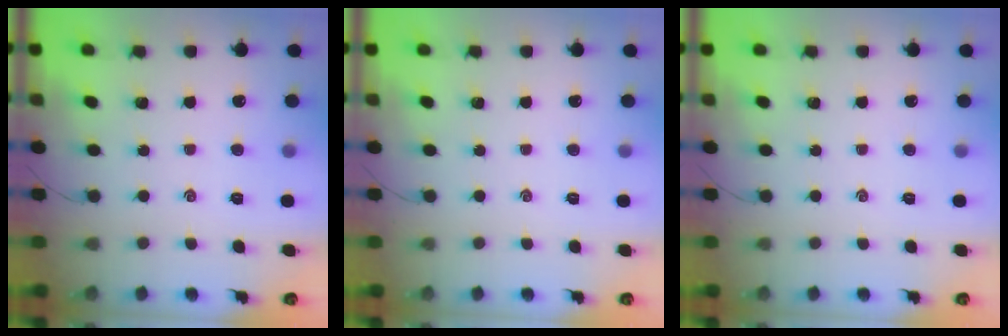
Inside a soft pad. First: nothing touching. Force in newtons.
{"total": 0.0}
{"total": 0.0}